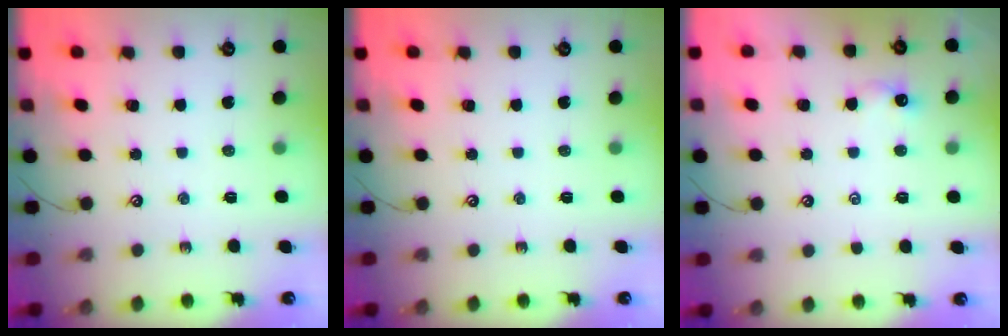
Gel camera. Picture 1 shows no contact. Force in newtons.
{"total": 0.0}
{"total": 0.6, "press": 0.3, "slide": 0.6}